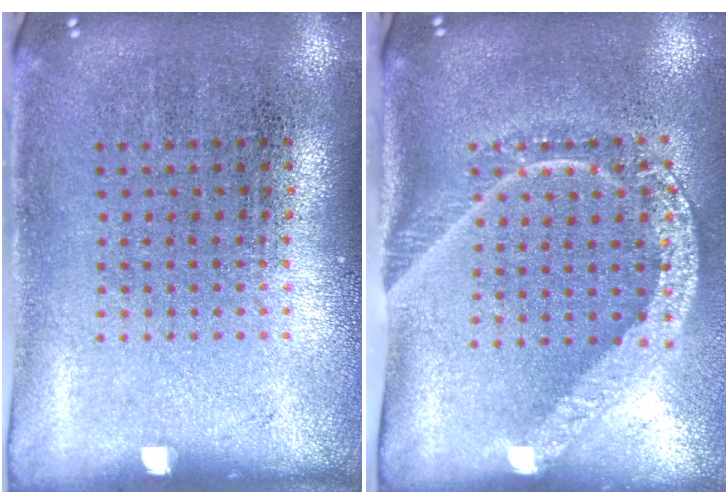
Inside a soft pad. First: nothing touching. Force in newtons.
{"total": 2.0, "press": 1.5, "slide": 1.3}